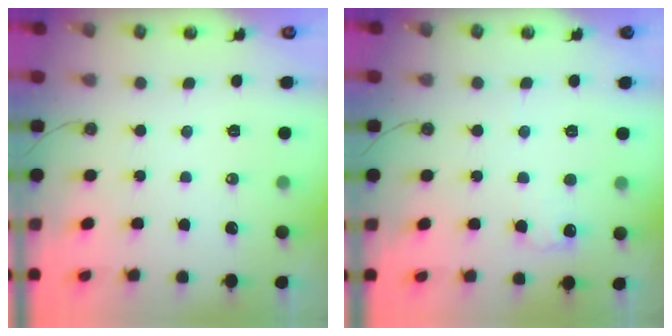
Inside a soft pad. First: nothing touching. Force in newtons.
{"total": 6.1, "press": 6.1, "slide": 0.3}